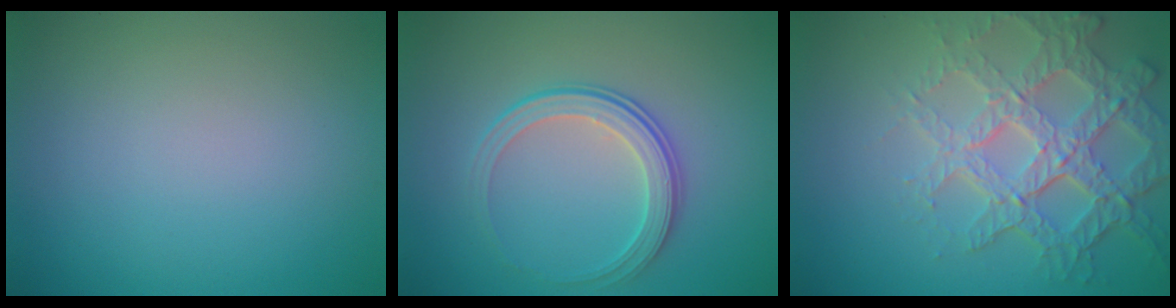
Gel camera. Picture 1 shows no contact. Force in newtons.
{"total": 3.5, "press": 2.9, "slide": 1.9}
{"total": 6.8, "press": 5.0, "slide": 4.7}